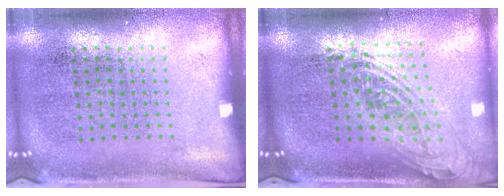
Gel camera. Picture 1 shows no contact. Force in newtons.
{"total": 2.0, "press": 1.6, "slide": 1.3}